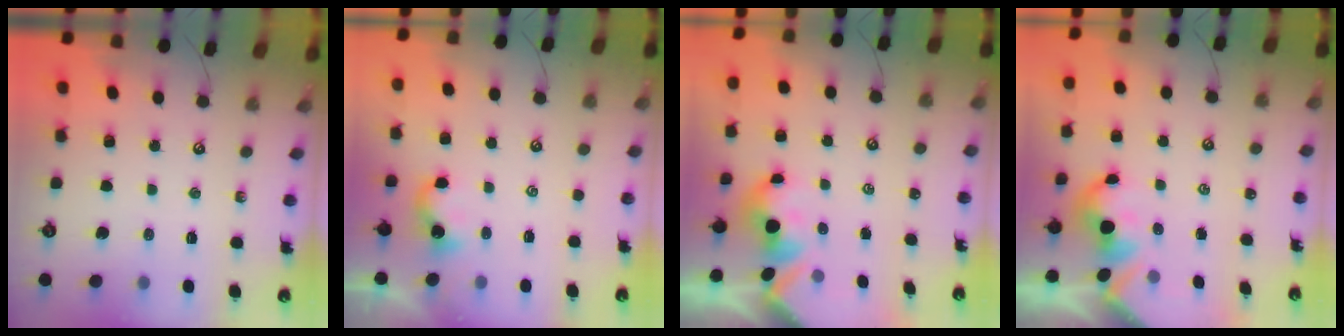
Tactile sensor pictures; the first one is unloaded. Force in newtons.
{"total": 1.8, "press": 1.8, "slide": 0.3}
{"total": 2.3, "press": 2.3, "slide": 0.2}
{"total": 2.7, "press": 2.7, "slide": 0.1}